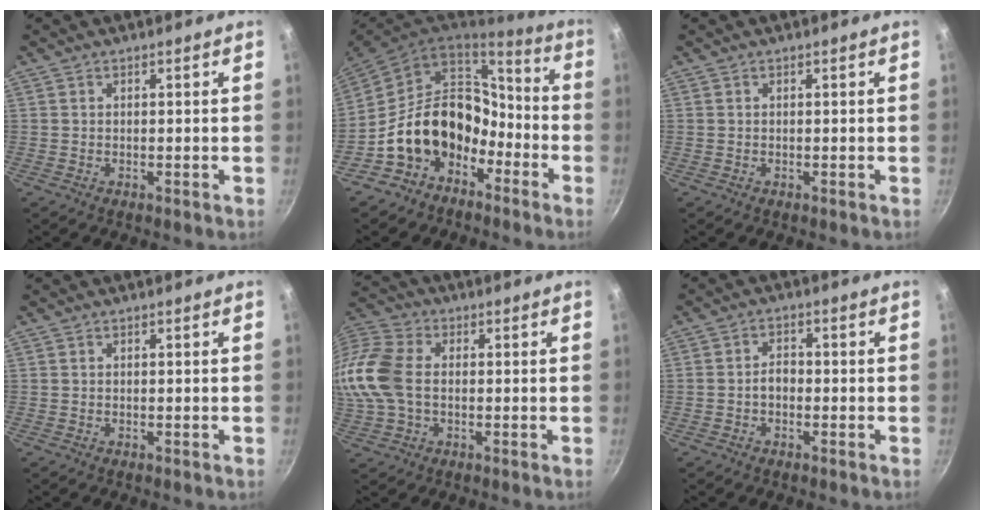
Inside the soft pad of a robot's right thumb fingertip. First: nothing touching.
{"total": 18.2, "force": [-6.7, 13.6, 9.9], "torque": [-0.140, 0.083, -0.111]}
{"total": 0.0}
{"total": 0.0}
{"total": 15.0, "force": [0.0, 10.5, 10.7], "torque": [-0.236, 0.027, -0.012]}
{"total": 2.7, "force": [-0.9, 1.9, 1.8], "torque": [-0.016, 0.019, -0.018]}